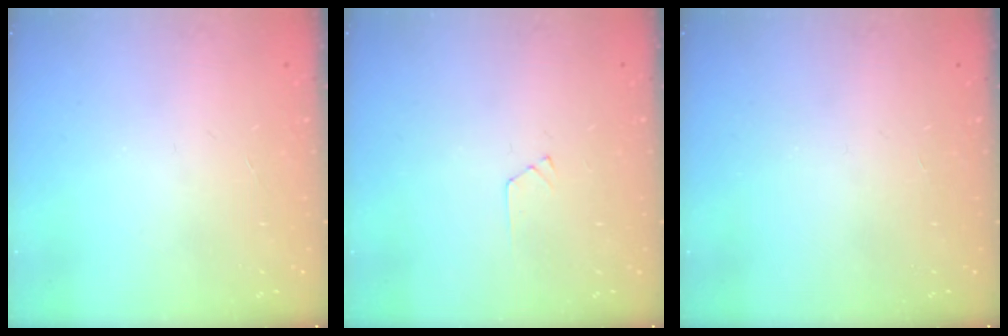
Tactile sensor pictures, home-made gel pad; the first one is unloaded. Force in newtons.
{"total": 4.3, "press": 4.3, "slide": 0.5}
{"total": 0.0}